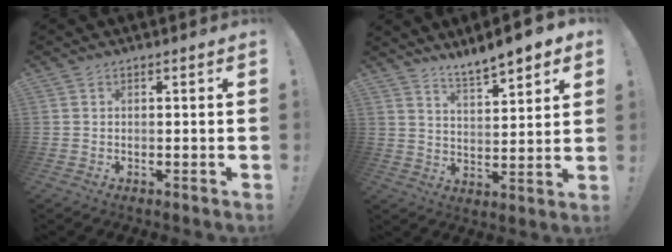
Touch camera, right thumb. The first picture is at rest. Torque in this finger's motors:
{"motor_torque": [0.56, 0.64, 0.46, 0.45, 0.00]}